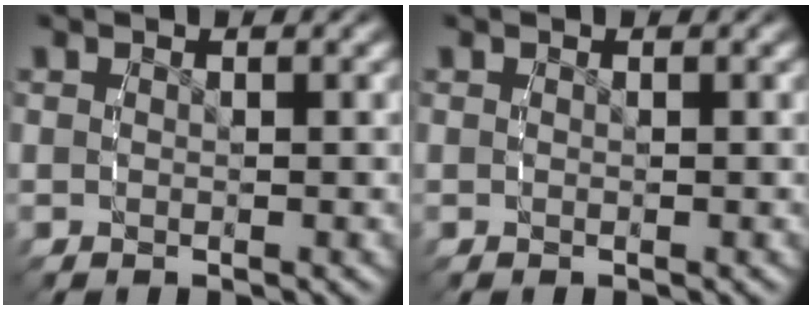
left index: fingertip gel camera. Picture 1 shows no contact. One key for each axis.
{"total": 0.0}